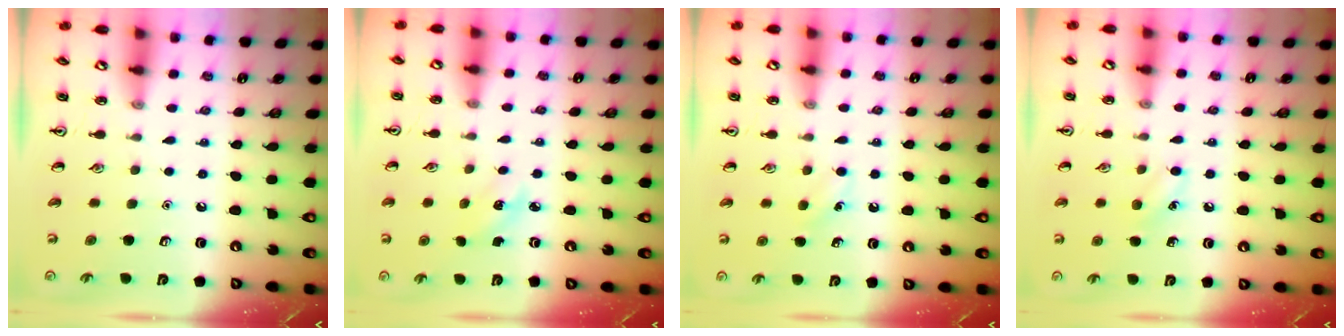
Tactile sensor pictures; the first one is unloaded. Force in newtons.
{"total": 3.1, "press": 2.9, "slide": 1.2}
{"total": 4.8, "press": 4.5, "slide": 1.5}
{"total": 6.1, "press": 5.8, "slide": 1.6}